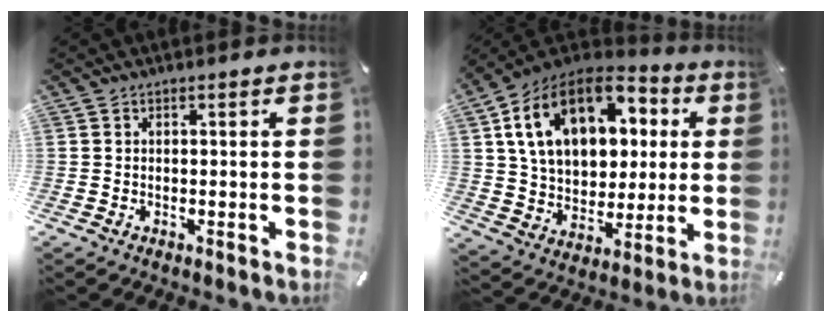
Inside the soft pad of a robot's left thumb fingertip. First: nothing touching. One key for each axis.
{"total": 19.7, "fx": 7.0, "fy": 14.2, "fz": 11.7, "tx": -0.222, "ty": -0.016, "tz": 0.128}